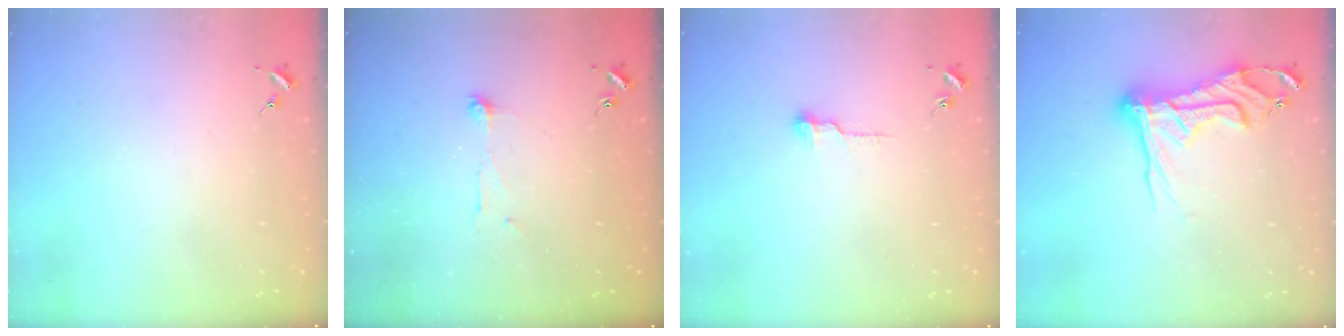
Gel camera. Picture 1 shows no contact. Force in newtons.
{"total": 4.8, "press": 4.8, "slide": 0.4}
{"total": 5.8, "press": 5.8, "slide": 0.4}
{"total": 17.5, "press": 17.5, "slide": 1.7}